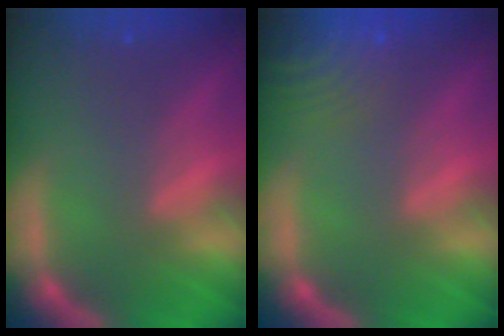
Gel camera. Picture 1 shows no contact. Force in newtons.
{"total": 8.5}